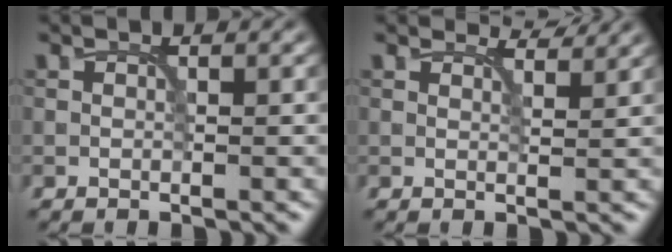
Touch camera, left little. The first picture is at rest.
{"total": 2.4, "force": [2.3, 0.3, 0.8], "torque": [-0.017, -0.004, 0.030]}